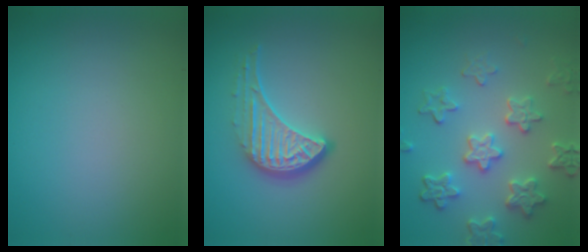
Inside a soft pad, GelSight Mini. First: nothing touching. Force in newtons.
{"total": 4.5, "press": 3.3, "slide": 3.1}
{"total": 5.4, "press": 4.2, "slide": 3.3}